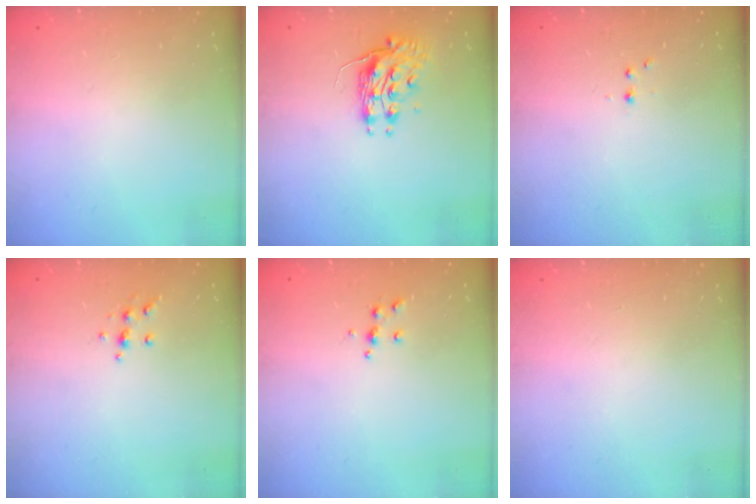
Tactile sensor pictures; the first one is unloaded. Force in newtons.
{"total": 8.5, "press": 8.5, "slide": 0.3}
{"total": 2.2, "press": 1.9, "slide": 1.0}
{"total": 5.4, "press": 5.3, "slide": 0.6}
{"total": 5.0, "press": 5.0, "slide": 0.6}
{"total": 0.0}